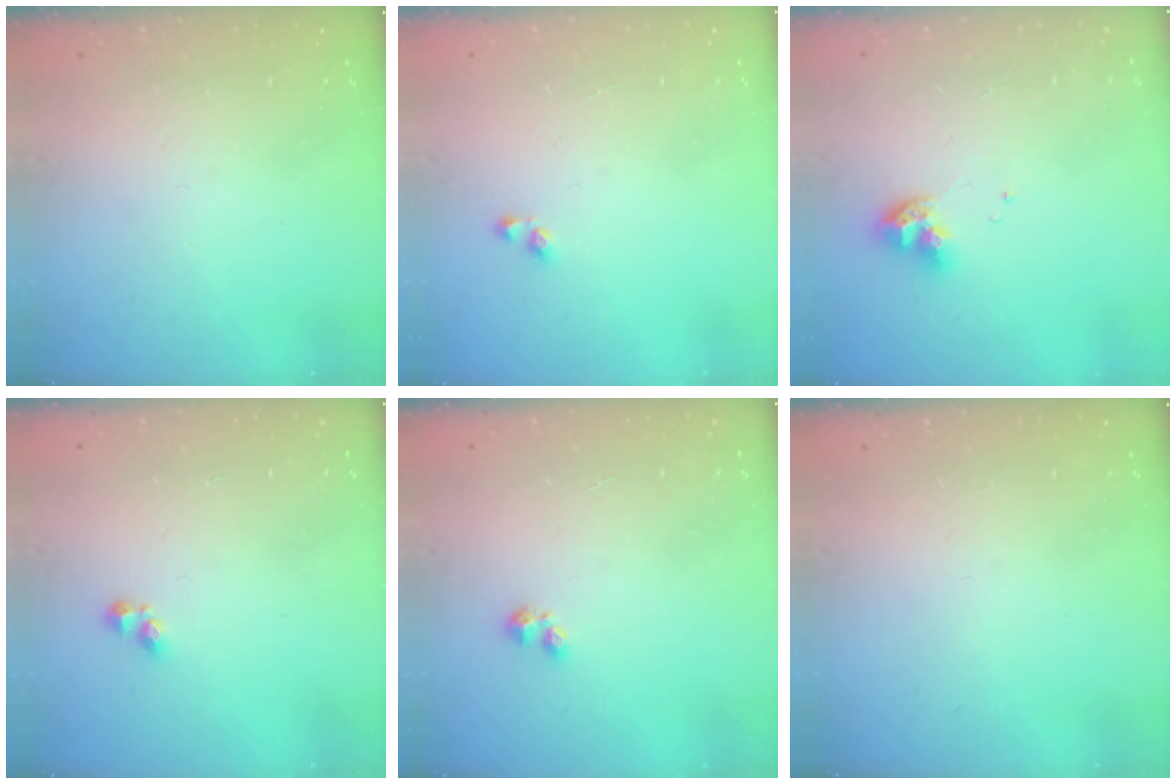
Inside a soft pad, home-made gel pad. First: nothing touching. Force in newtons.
{"total": 2.9, "press": 2.9, "slide": 0.3}
{"total": 8.6, "press": 8.5, "slide": 0.9}
{"total": 3.2, "press": 3.1, "slide": 0.4}
{"total": 2.4, "press": 2.3, "slide": 0.6}
{"total": 0.0}